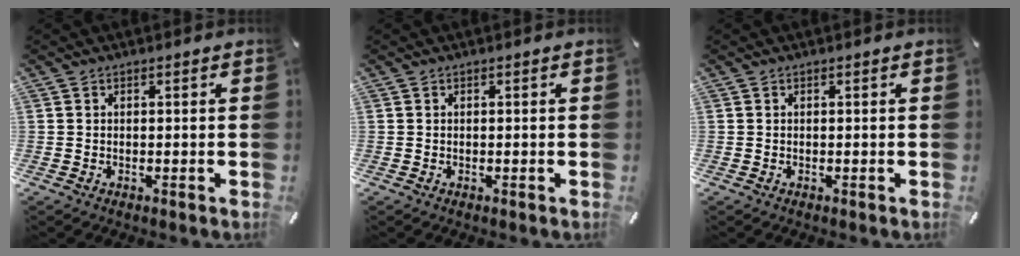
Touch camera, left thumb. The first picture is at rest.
{"total": 0.0}
{"total": 0.0}